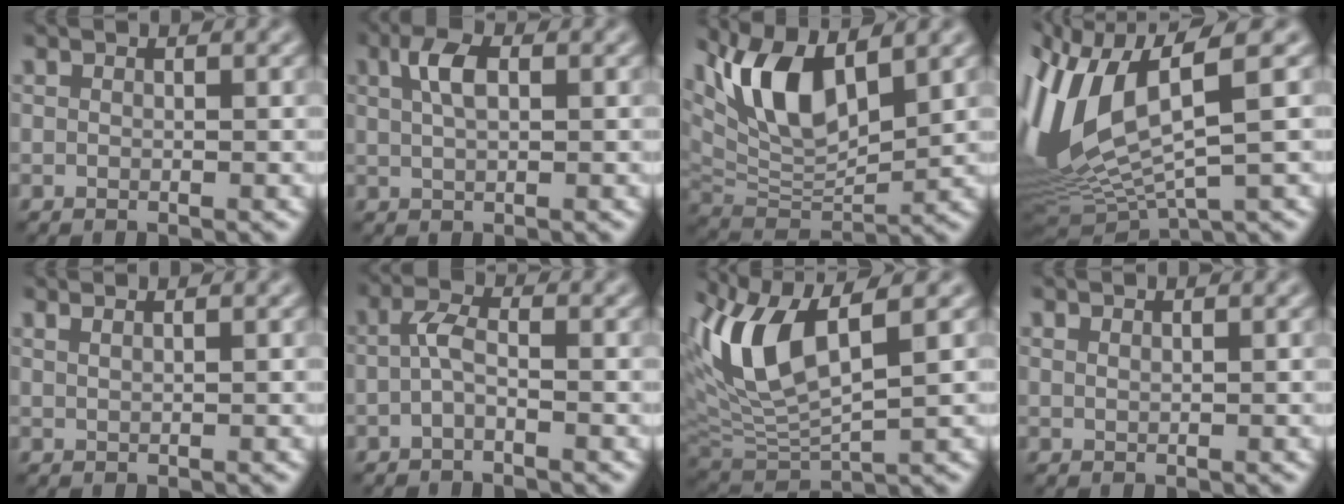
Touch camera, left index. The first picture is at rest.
{"total": 2.6, "force": [0.7, 1.2, 2.2], "torque": [-0.047, 0.010, 0.016]}
{"total": 8.5, "force": [4.2, 3.5, 6.5], "torque": [-0.134, 0.003, 0.081]}
{"total": 11.8, "force": [1.3, 4.3, 10.9], "torque": [-0.257, -0.002, 0.052]}
{"total": 1.6, "force": [1.1, 0.7, 0.9], "torque": [0.007, 0.005, 0.001]}
{"total": 1.8, "force": [-0.8, 0.6, 1.5], "torque": [-0.035, 0.008, -0.015]}
{"total": 8.5, "force": [2.8, 3.5, 7.2], "torque": [-0.157, 0.005, 0.058]}
{"total": 0.6, "force": [0.6, 0.2, 0.2], "torque": [-0.002, 0.001, 0.011]}